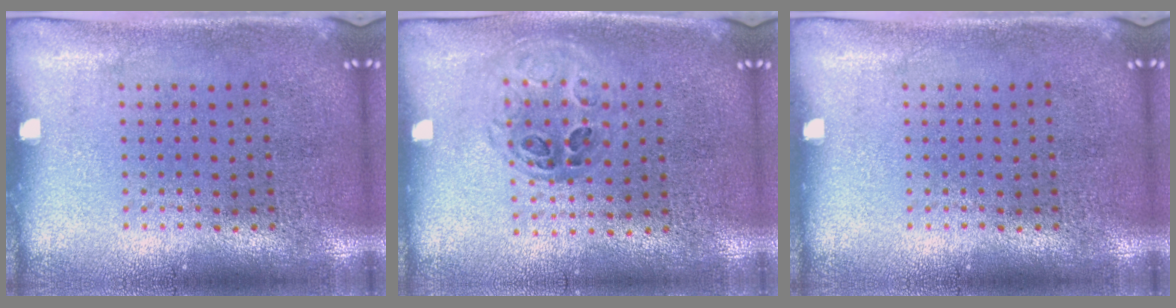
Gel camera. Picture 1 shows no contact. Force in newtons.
{"total": 0.9, "press": 0.9, "slide": 0.2}
{"total": 0.0}